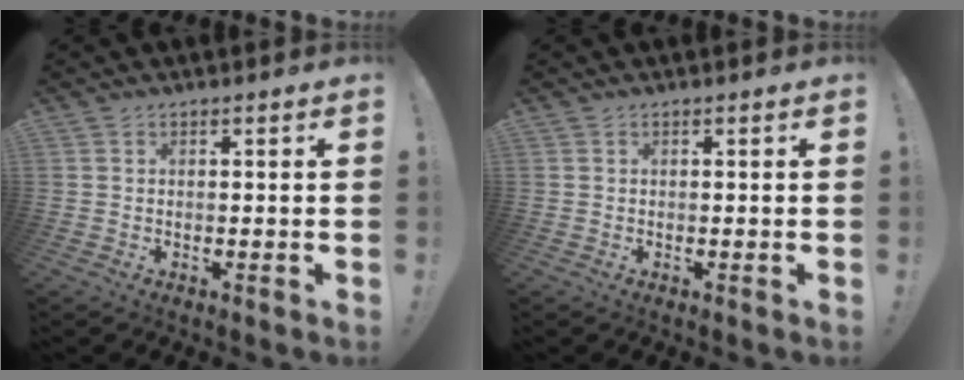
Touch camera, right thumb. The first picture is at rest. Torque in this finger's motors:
{"motor_torque": [-0.02, 0.02, -0.12, 0.14, 0.00]}